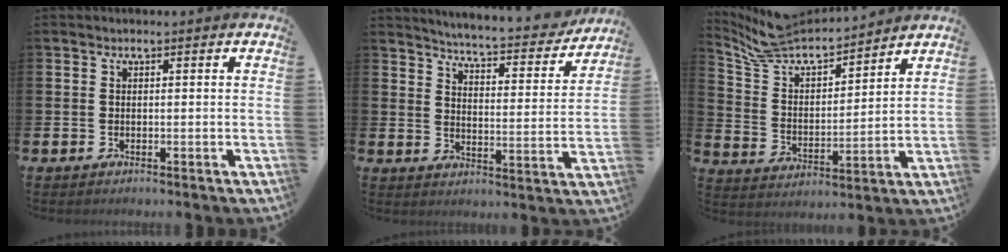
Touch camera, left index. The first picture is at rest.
{"total": 5.2, "force": [5.1, 0.2, 1.1], "torque": [-0.043, -0.045, 0.081]}
{"total": 7.9, "force": [7.4, 2.3, 1.6], "torque": [-0.074, -0.056, 0.131]}